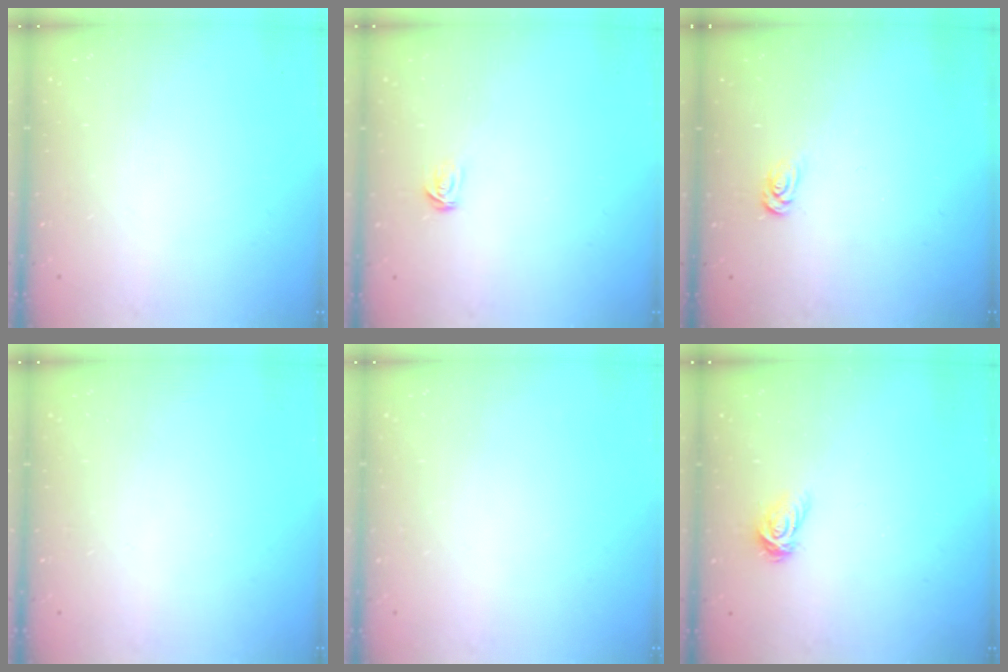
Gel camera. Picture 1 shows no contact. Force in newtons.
{"total": 2.3, "press": 2.3, "slide": 0.1}
{"total": 2.6, "press": 2.6, "slide": 0.3}
{"total": 0.0}
{"total": 0.0}
{"total": 3.4, "press": 3.4, "slide": 0.4}